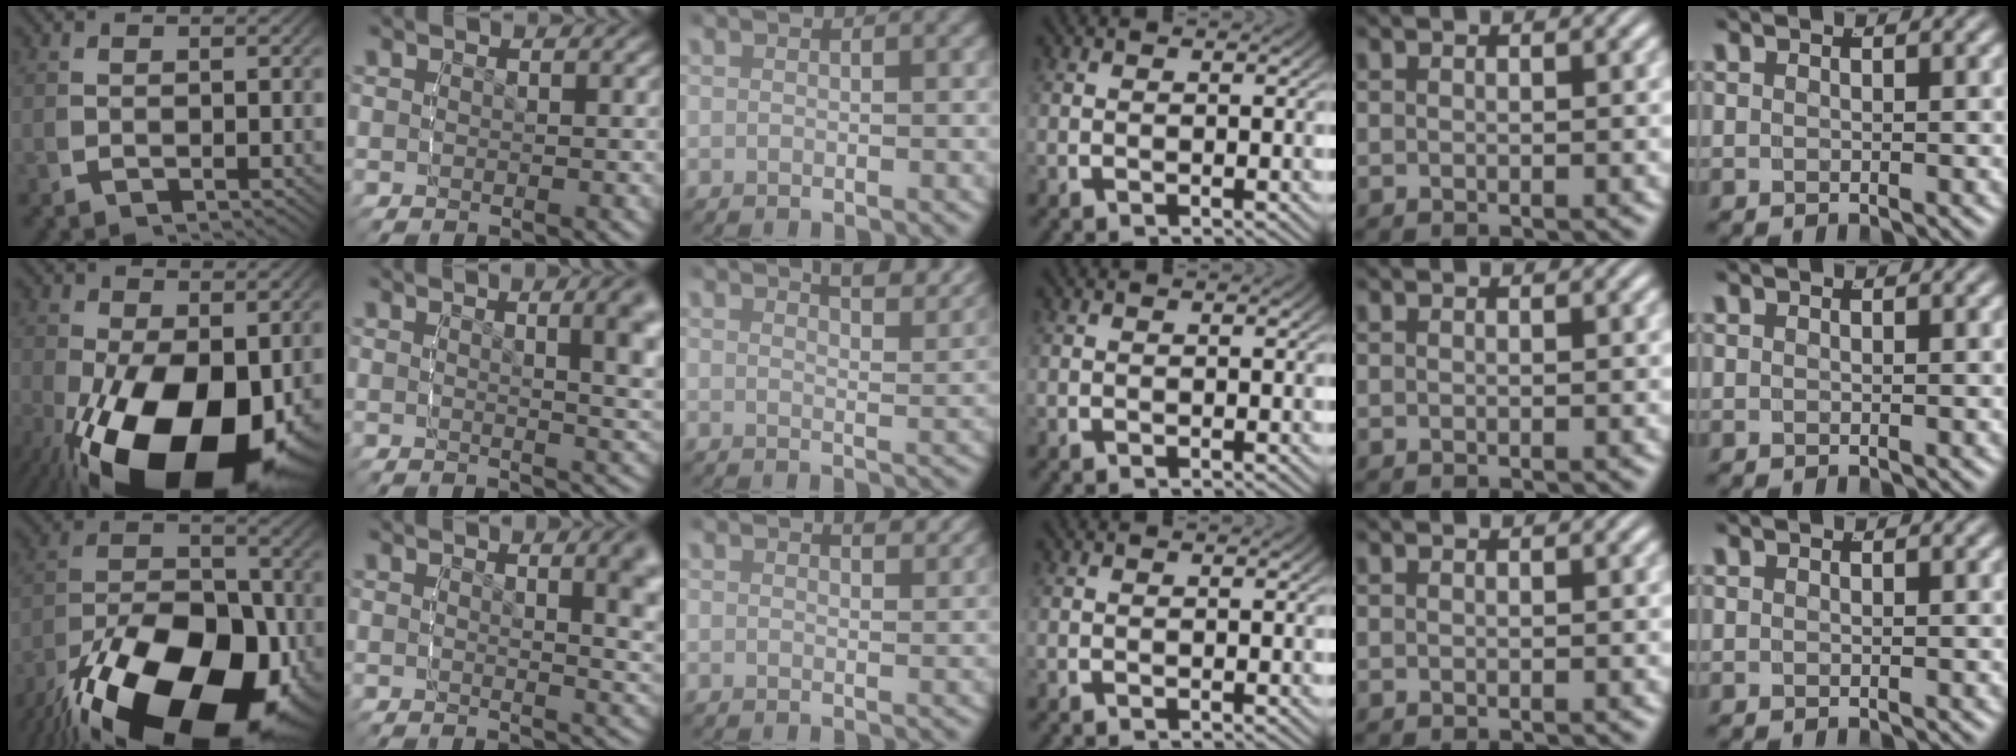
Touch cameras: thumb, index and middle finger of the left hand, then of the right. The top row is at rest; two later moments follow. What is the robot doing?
{"motion": "lift_and_place", "object": "screwdriver"}